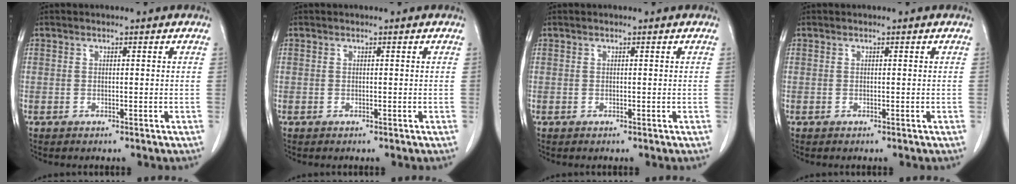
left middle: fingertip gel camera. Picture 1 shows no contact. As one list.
[{"total": 0.0}, {"total": 0.0}, {"total": 0.0}]